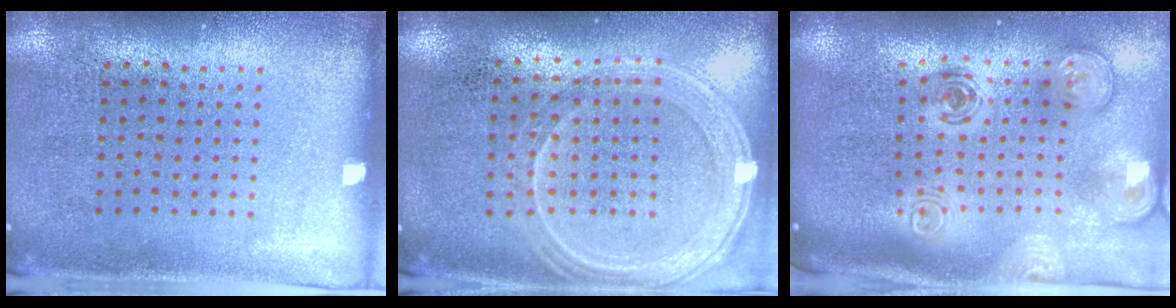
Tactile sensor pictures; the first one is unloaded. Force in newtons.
{"total": 1.2, "press": 1.2, "slide": 0.2}
{"total": 2.8, "press": 2.0, "slide": 2.0}